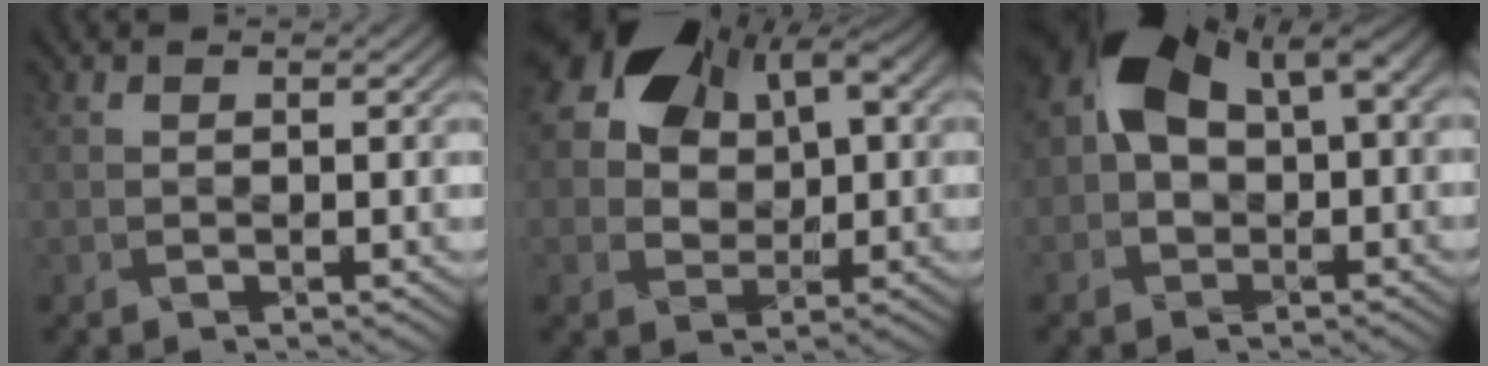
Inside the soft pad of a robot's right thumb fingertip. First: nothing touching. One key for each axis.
{"total": 13.2, "fx": 4.9, "fy": 8.8, "fz": 8.5, "tx": -0.172, "ty": 0.017, "tz": 0.090}
{"total": 13.2, "fx": 2.2, "fy": 8.3, "fz": 10.0, "tx": -0.220, "ty": -0.006, "tz": 0.034}